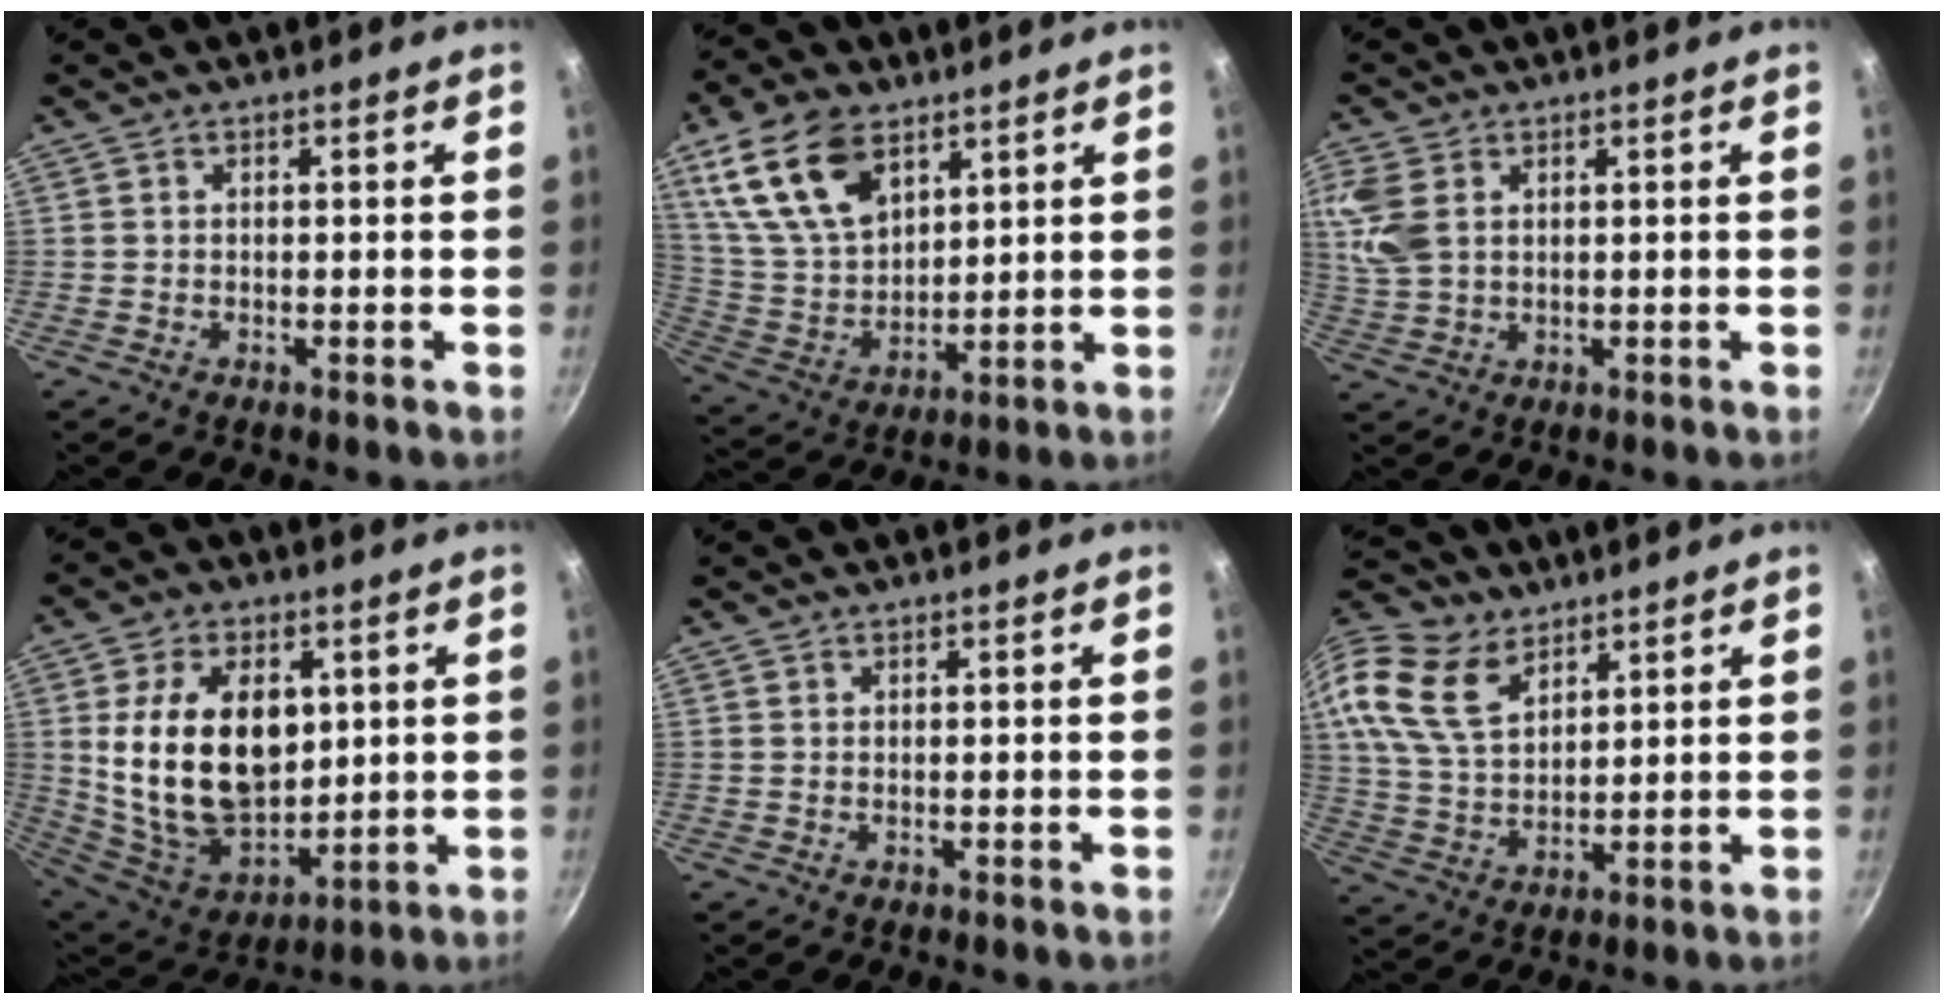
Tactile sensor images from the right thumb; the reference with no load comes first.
{"total": 17.2, "force": [9.1, 10.2, 10.5], "torque": [-0.177, -0.033, 0.186]}
{"total": 8.0, "force": [2.6, 5.4, 5.3], "torque": [-0.114, -0.002, 0.055]}
{"total": 21.1, "force": [3.5, 13.6, 15.8], "torque": [-0.254, -0.026, 0.079]}
{"total": 0.0}
{"total": 17.4, "force": [9.3, 10.9, 9.9], "torque": [-0.193, -0.021, 0.179]}